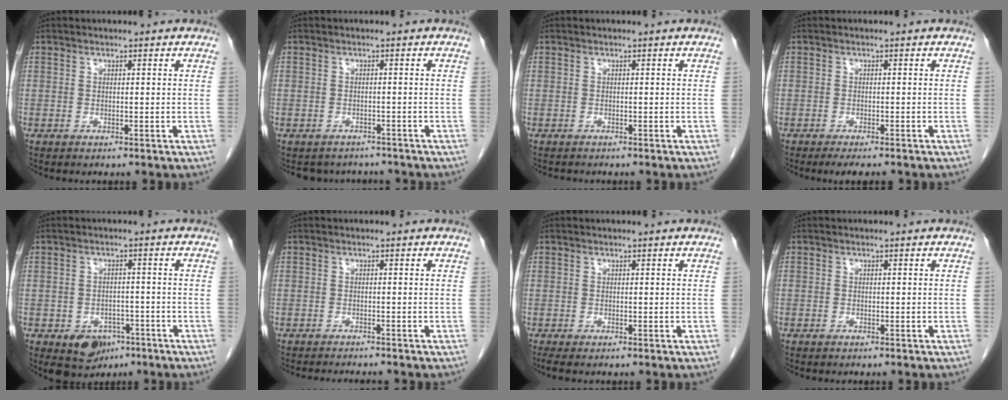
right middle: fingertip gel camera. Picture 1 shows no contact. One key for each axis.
{"total": 4.6, "fx": -4.2, "fy": 1.9, "fz": 0.0, "tx": 0.004, "ty": 0.006, "tz": -0.051}
{"total": 0.8, "fx": -0.7, "fy": 0.2, "fz": 0.2, "tx": -0.008, "ty": -0.002, "tz": -0.010}
{"total": 4.1, "fx": -3.4, "fy": 0.9, "fz": 2.2, "tx": -0.023, "ty": -0.007, "tz": -0.046}
{"total": 5.6, "fx": -3.1, "fy": 3.9, "fz": 2.4, "tx": -0.030, "ty": 0.004, "tz": -0.036}
{"total": 4.5, "fx": -4.2, "fy": 0.5, "fz": 1.5, "tx": -0.015, "ty": -0.008, "tz": -0.059}
{"total": 1.0, "fx": -0.8, "fy": 0.0, "fz": 0.6, "tx": -0.011, "ty": -0.005, "tz": -0.013}
{"total": 0.0}